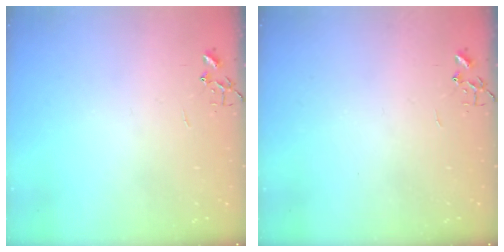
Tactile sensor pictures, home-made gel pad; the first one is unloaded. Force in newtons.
{"total": 0.0}